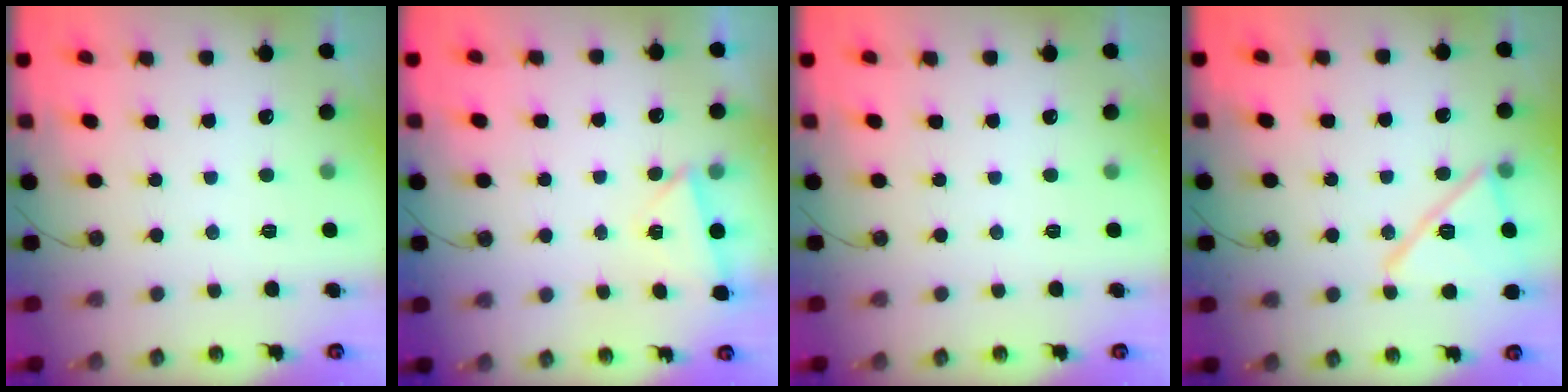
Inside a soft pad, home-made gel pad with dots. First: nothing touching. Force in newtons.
{"total": 3.1, "press": 2.8, "slide": 1.4}
{"total": 0.0}
{"total": 15.1, "press": 15.1, "slide": 0.3}